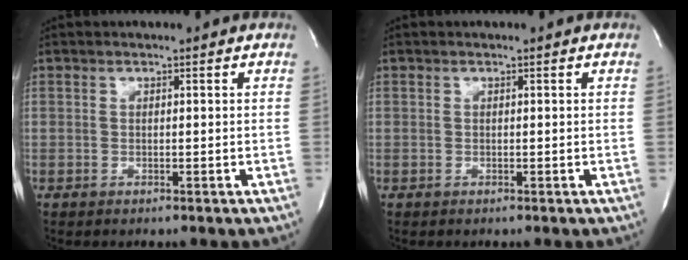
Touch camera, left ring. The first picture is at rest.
{"total": 0.0}